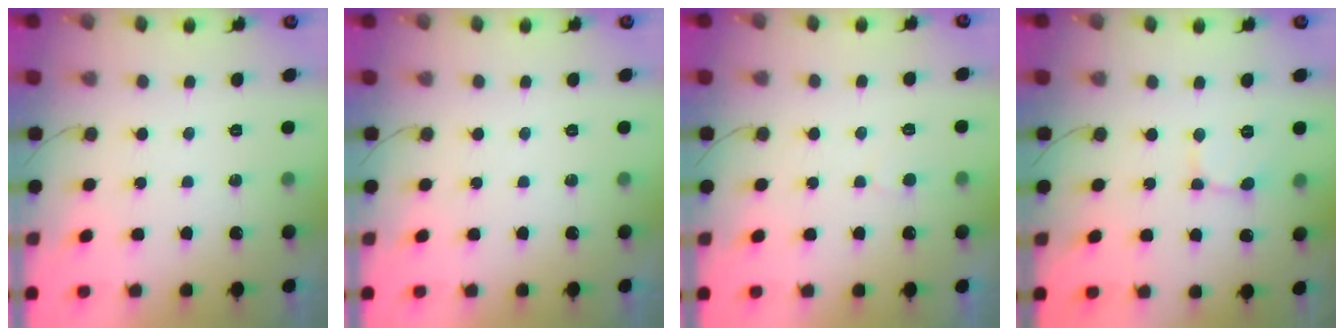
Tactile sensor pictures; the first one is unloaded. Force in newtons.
{"total": 0.0}
{"total": 2.5, "press": 2.5, "slide": 0.1}
{"total": 1.6, "press": 1.6, "slide": 0.1}